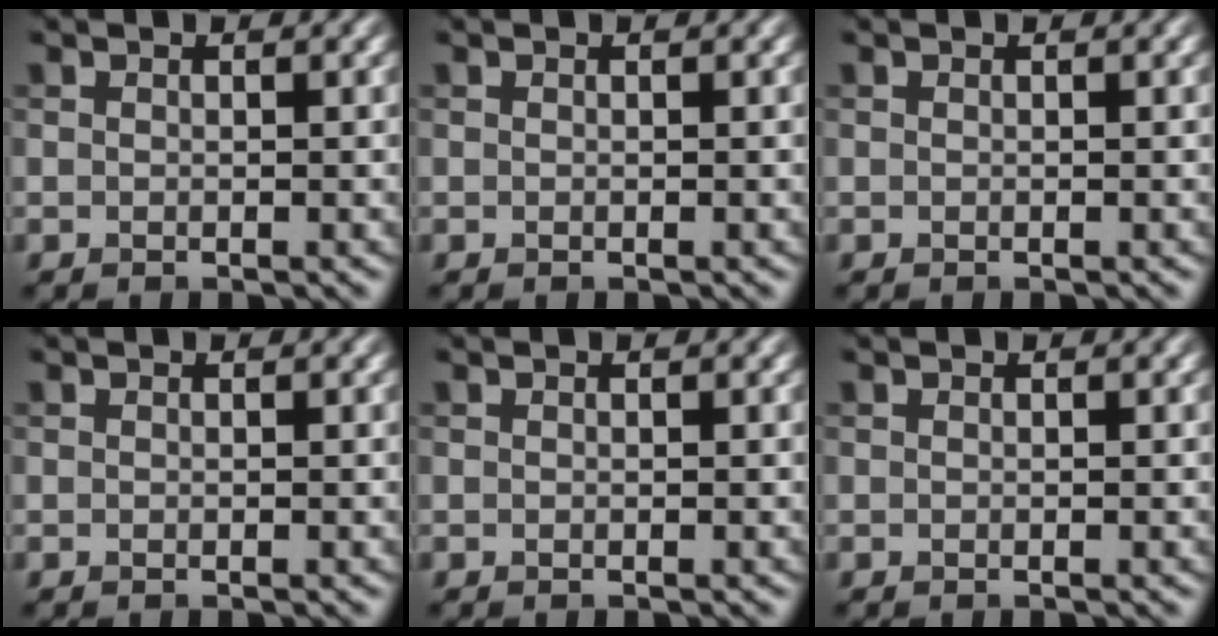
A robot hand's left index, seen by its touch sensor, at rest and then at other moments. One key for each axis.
{"total": 0.0}
{"total": 0.0}
{"total": 0.0}
{"total": 0.0}
{"total": 0.0}